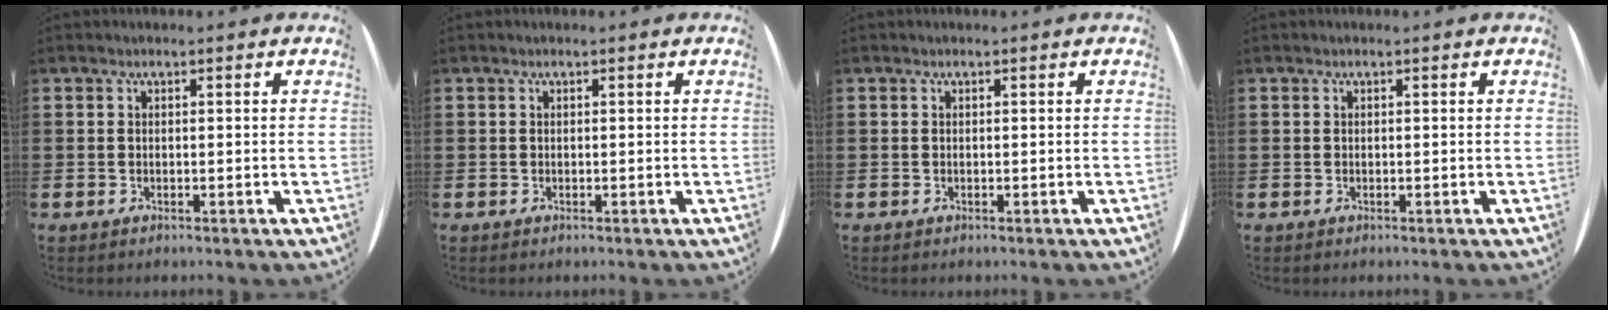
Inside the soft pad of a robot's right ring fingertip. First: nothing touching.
{"total": 0.0}
{"total": 0.0}
{"total": 0.0}